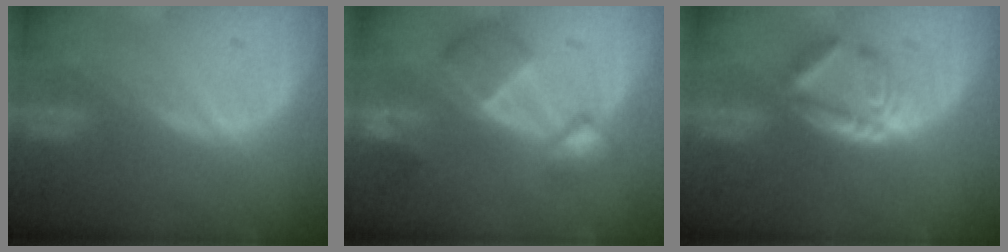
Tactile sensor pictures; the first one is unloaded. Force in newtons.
{"total": 7.3, "press": 6.6, "slide": 3.2}
{"total": 6.0, "press": 5.2, "slide": 3.1}